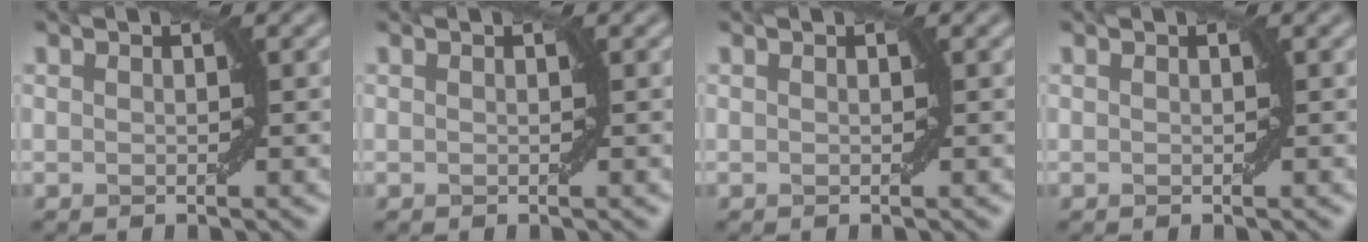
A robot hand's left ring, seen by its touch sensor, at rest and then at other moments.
{"total": 0.0}
{"total": 0.0}
{"total": 0.0}